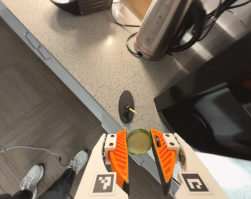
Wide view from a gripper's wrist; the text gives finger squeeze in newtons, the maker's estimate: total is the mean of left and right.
{"total": 7.6, "left": 7.9, "right": 7.2}